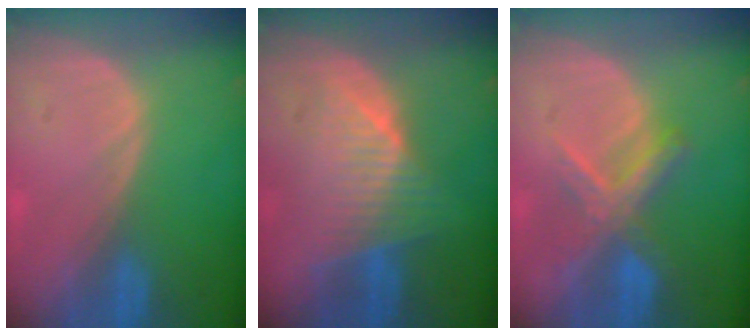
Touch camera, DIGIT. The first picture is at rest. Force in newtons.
{"total": 7.9, "press": 7.0, "slide": 3.6}
{"total": 6.7, "press": 6.1, "slide": 2.9}